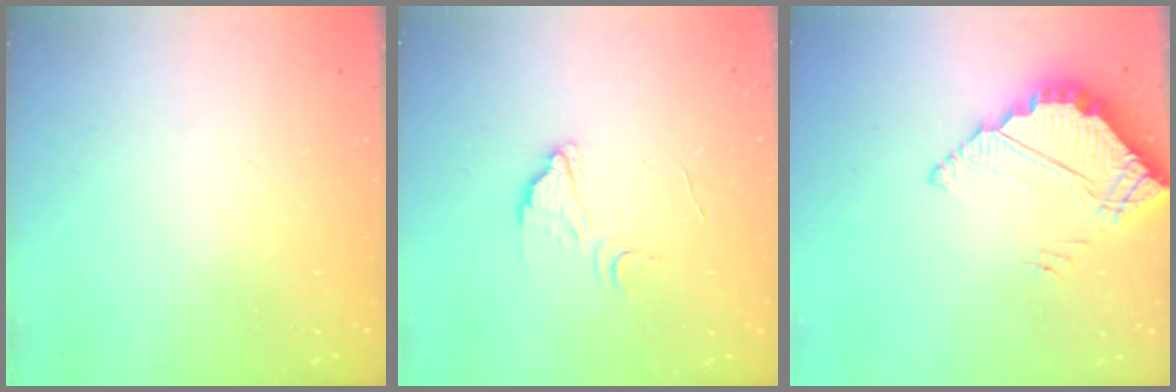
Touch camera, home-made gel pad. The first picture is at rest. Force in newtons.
{"total": 3.6, "press": 3.6, "slide": 0.3}
{"total": 5.6, "press": 5.6, "slide": 0.2}